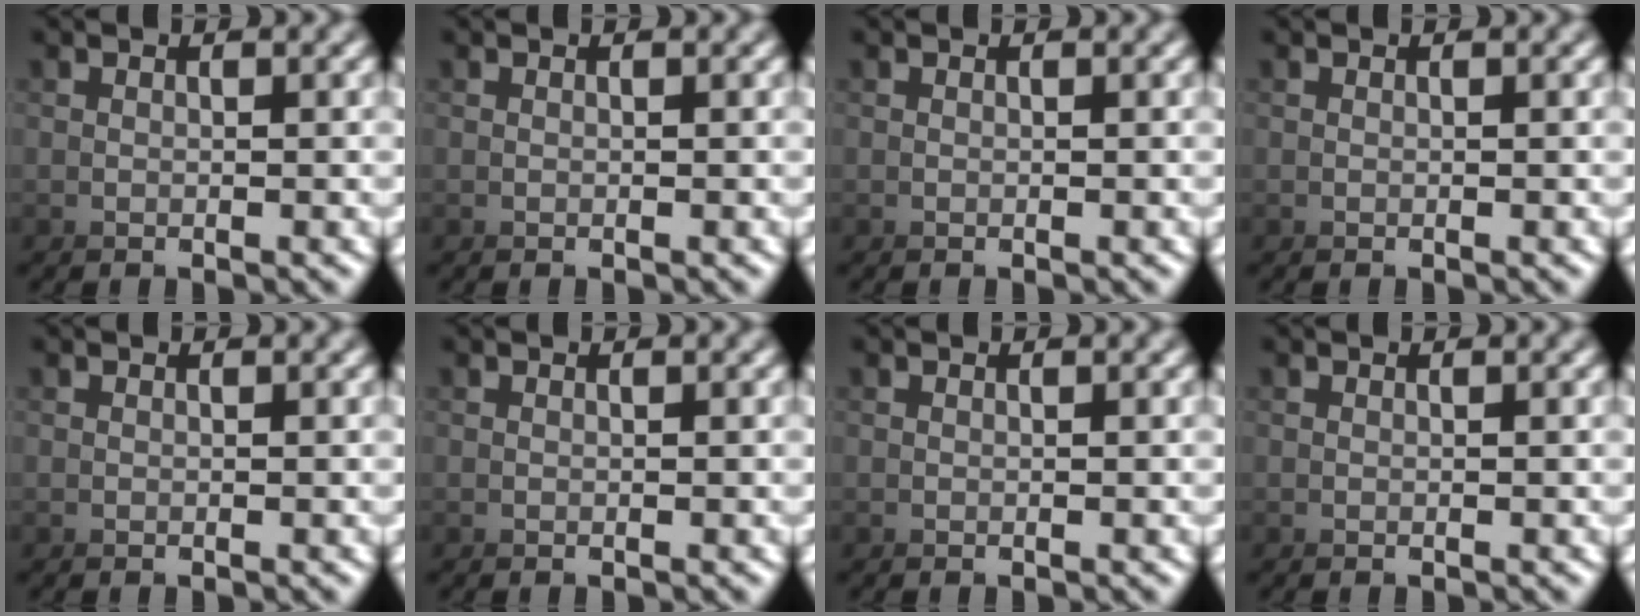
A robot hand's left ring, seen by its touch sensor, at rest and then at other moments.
{"total": 0.0}
{"total": 0.0}
{"total": 0.0}
{"total": 0.0}
{"total": 0.0}
{"total": 0.0}
{"total": 0.0}